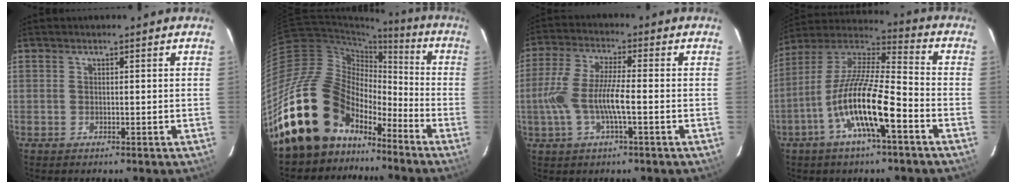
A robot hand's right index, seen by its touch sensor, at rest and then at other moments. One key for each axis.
{"total": 21.7, "fx": -14.7, "fy": 13.2, "fz": 8.9, "tx": -0.190, "ty": 0.026, "tz": -0.250}
{"total": 9.8, "fx": -2.1, "fy": 1.9, "fz": 9.4, "tx": -0.198, "ty": -0.001, "tz": -0.039}
{"total": 16.1, "fx": -6.8, "fy": 3.0, "fz": 14.3, "tx": -0.270, "ty": -0.010, "tz": -0.137}